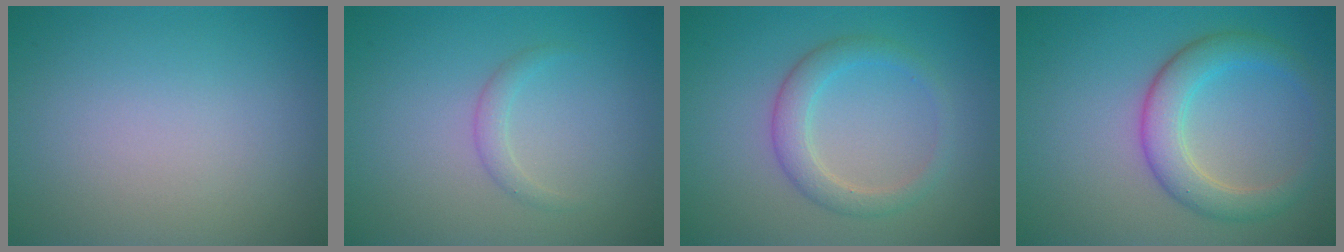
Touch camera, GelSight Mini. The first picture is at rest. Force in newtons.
{"total": 1.2, "press": 1.2, "slide": 0.0}
{"total": 2.8, "press": 2.8, "slide": 0.2}
{"total": 4.3, "press": 4.3, "slide": 0.3}